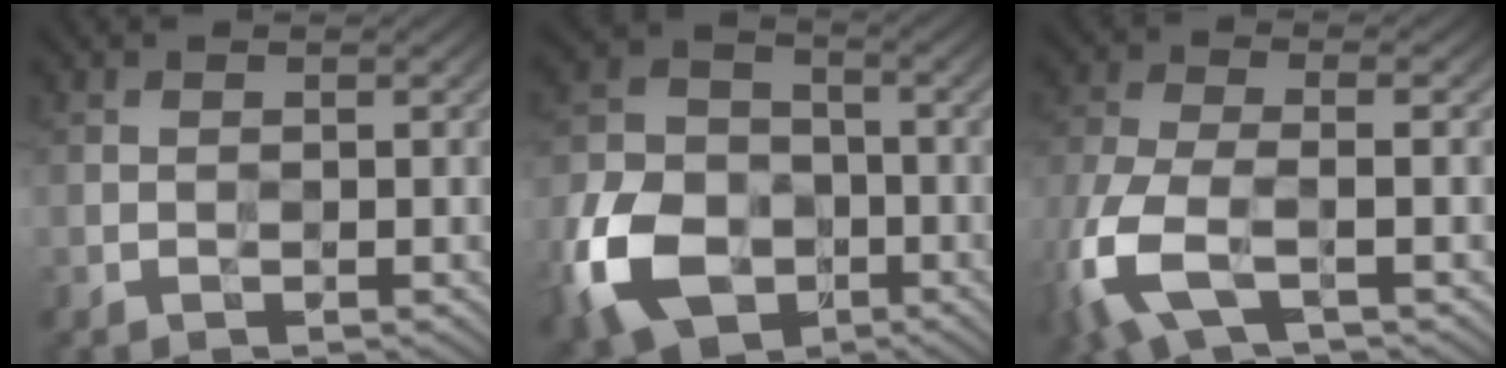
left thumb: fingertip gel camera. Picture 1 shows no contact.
{"total": 13.5, "force": [-5.8, 9.5, 7.6], "torque": [-0.198, -0.028, -0.124]}
{"total": 9.7, "force": [-4.3, 3.7, 7.8], "torque": [-0.203, -0.018, -0.096]}